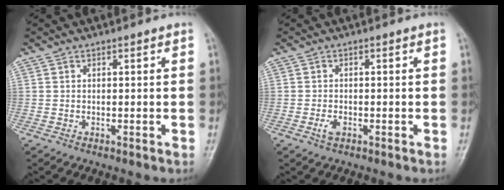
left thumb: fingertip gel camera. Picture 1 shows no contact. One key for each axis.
{"total": 2.0, "fx": -0.9, "fy": 1.2, "fz": 1.4, "tx": -0.028, "ty": 0.005, "tz": -0.018}